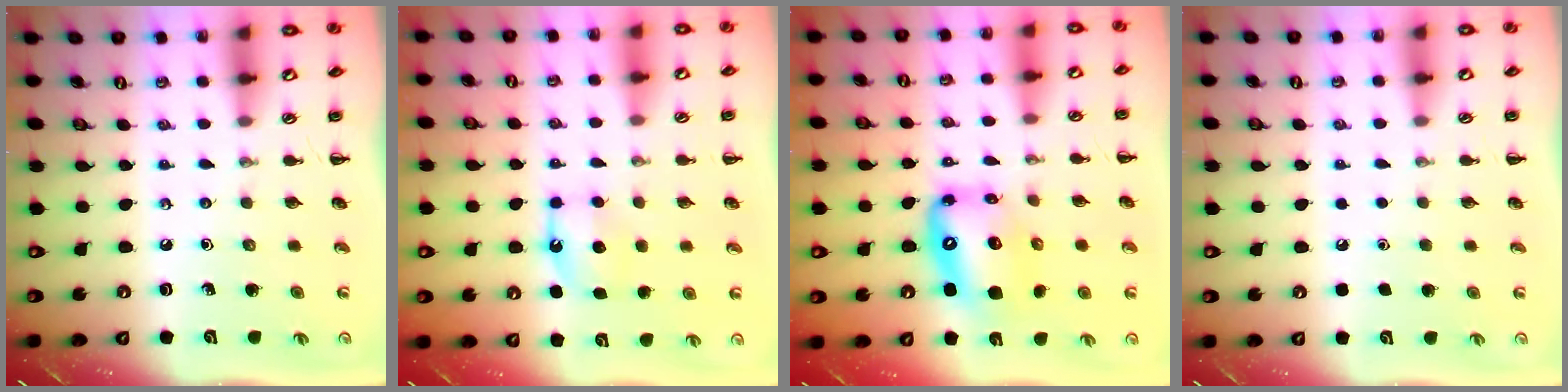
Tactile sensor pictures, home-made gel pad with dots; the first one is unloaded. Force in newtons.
{"total": 8.3, "press": 8.1, "slide": 1.7}
{"total": 12.5, "press": 11.9, "slide": 3.7}
{"total": 1.6, "press": 1.6, "slide": 0.1}